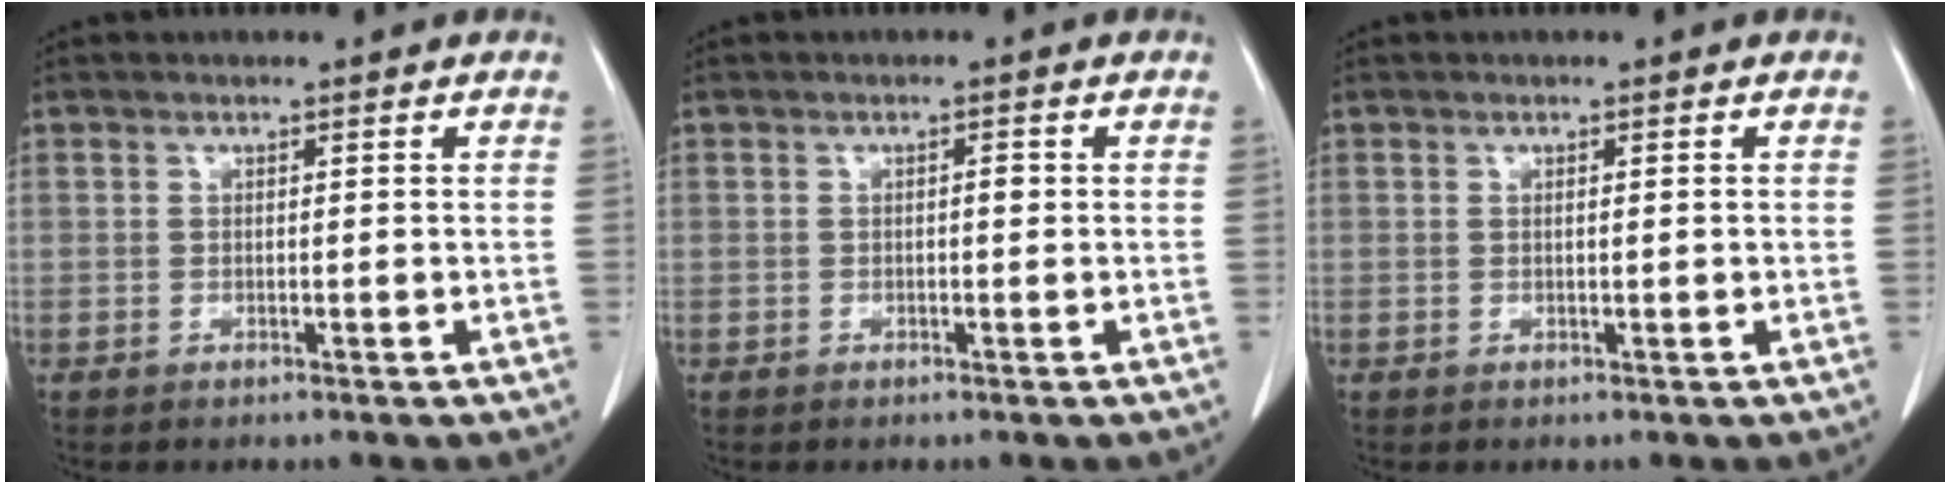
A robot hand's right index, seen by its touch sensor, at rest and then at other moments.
{"total": 1.1, "force": [0.0, 0.4, 1.0], "torque": [-0.013, 0.002, -0.002]}
{"total": 0.9, "force": [0.0, 0.1, 0.9], "torque": [-0.015, -0.002, 0.001]}